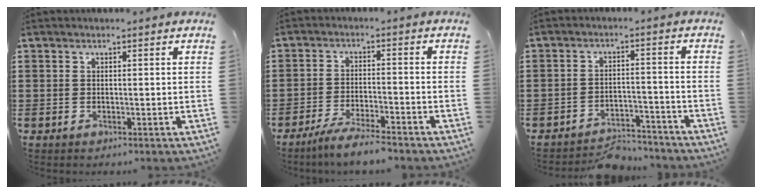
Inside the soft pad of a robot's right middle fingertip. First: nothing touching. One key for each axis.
{"total": 4.9, "fx": -4.4, "fy": -0.2, "fz": 2.1, "tx": -0.048, "ty": -0.012, "tz": -0.085}
{"total": 4.8, "fx": -4.7, "fy": 0.8, "fz": 0.7, "tx": -0.012, "ty": 0.009, "tz": -0.095}